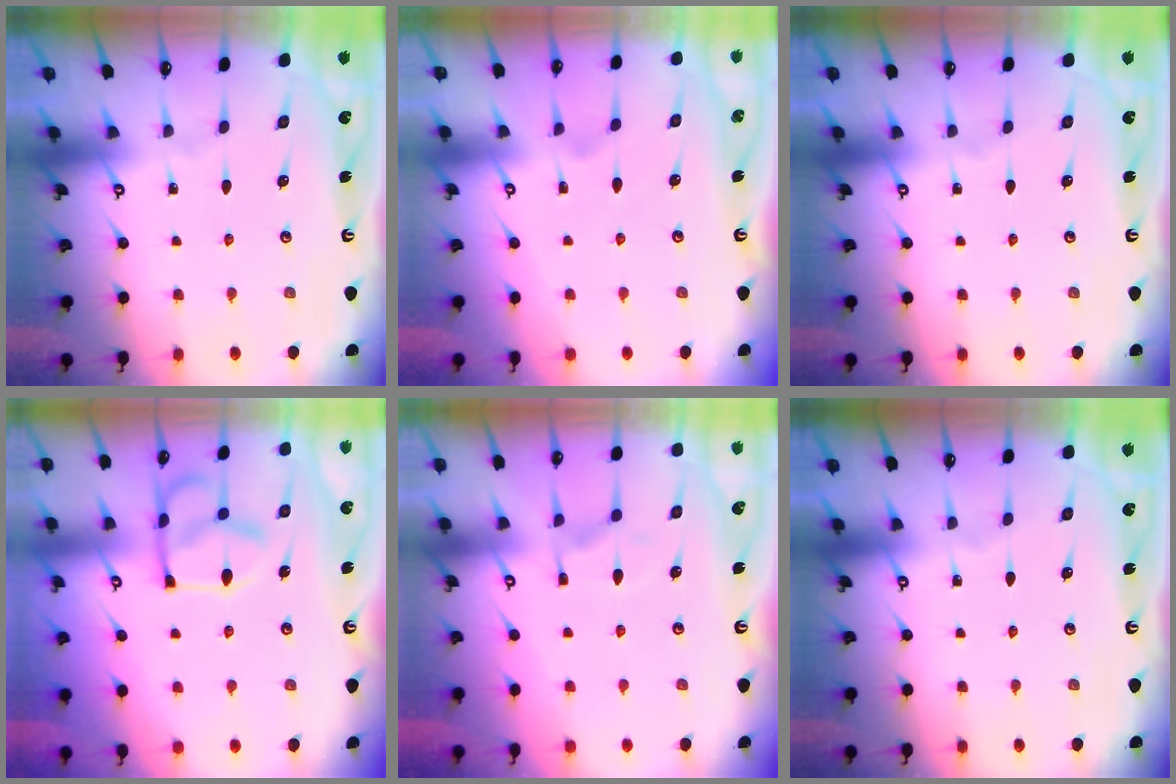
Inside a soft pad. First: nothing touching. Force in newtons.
{"total": 1.1, "press": 0.0, "slide": 1.1}
{"total": 0.0}
{"total": 8.7, "press": 8.7, "slide": 0.3}
{"total": 6.0, "press": 5.8, "slide": 1.3}
{"total": 0.0}